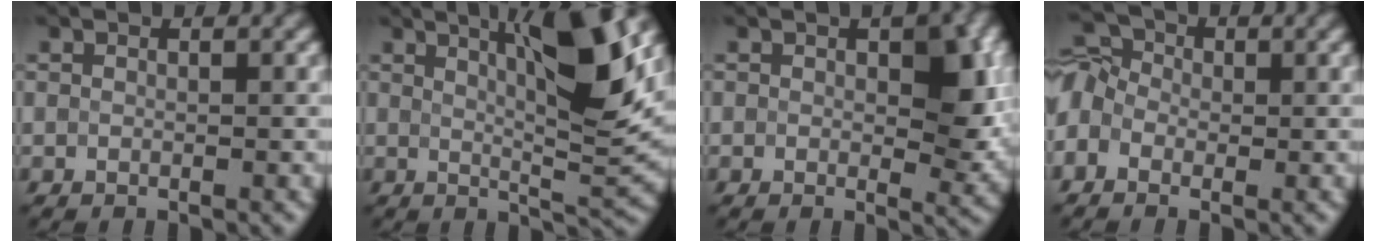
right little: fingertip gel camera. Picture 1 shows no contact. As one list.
[{"total": 8.1, "force": [3.2, 1.2, 7.4], "torque": [-0.105, 0.001, 0.056]}, {"total": 5.2, "force": [0.5, 2.6, 4.4], "torque": [-0.048, -0.003, 0.008]}, {"total": 4.5, "force": [-1.3, 3.4, 2.5], "torque": [-0.058, 0.016, -0.035]}]